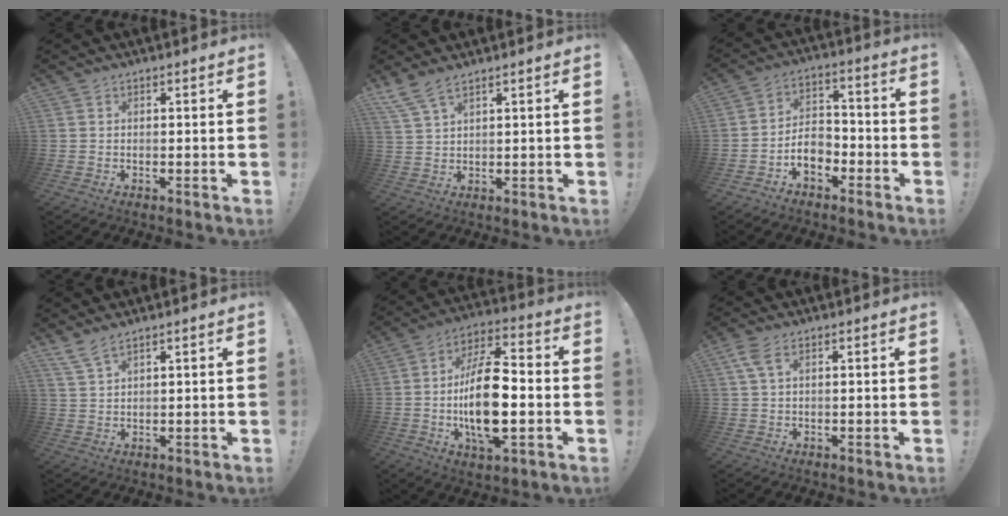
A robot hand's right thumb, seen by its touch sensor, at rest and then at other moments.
{"total": 5.0, "force": [4.0, 0.8, 2.9], "torque": [-0.071, -0.015, 0.077]}
{"total": 8.2, "force": [-4.2, 5.5, 4.5], "torque": [-0.078, 0.023, -0.073]}
{"total": 3.9, "force": [3.1, 0.4, 2.3], "torque": [-0.058, -0.011, 0.059]}
{"total": 18.6, "force": [-2.5, 8.4, 16.4], "torque": [-0.297, 0.004, -0.045]}
{"total": 3.8, "force": [1.5, 1.5, 3.2], "torque": [-0.065, 0.003, 0.029]}